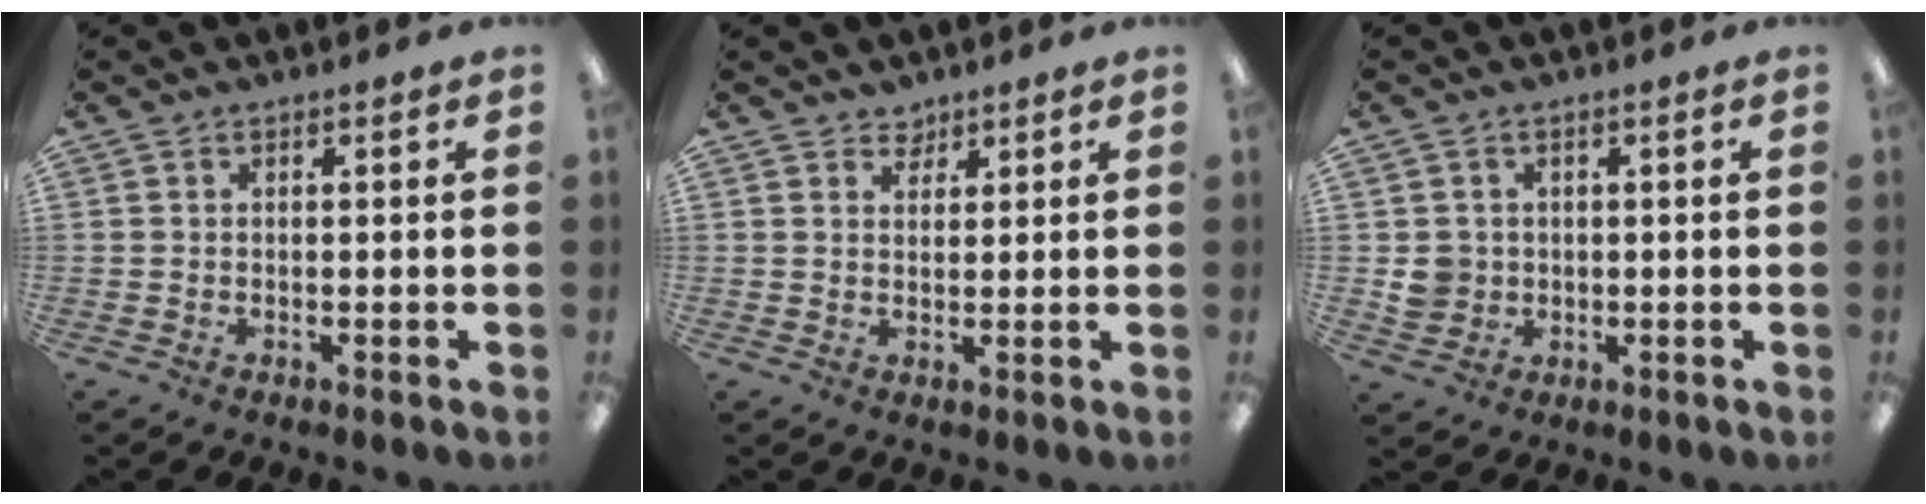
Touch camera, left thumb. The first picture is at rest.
{"total": 2.7, "force": [2.3, 1.4, 0.1], "torque": [0.002, -0.011, 0.043]}
{"total": 4.4, "force": [0.5, 4.3, 1.0], "torque": [-0.009, 0.005, 0.009]}